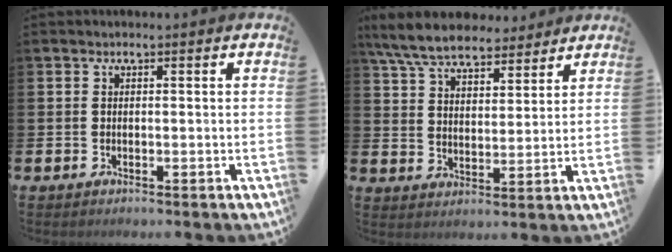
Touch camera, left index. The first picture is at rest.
{"total": 7.9, "force": [7.3, 2.2, 2.2], "torque": [-0.073, -0.028, 0.134]}